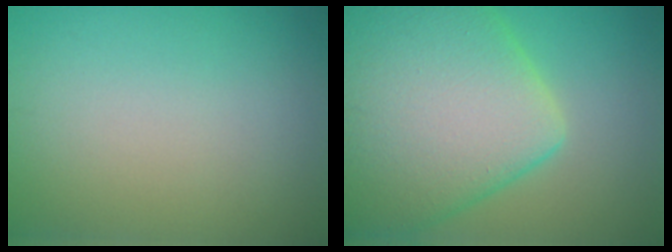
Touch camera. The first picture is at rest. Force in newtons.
{"total": 13.9, "press": 13.8, "slide": 0.6}